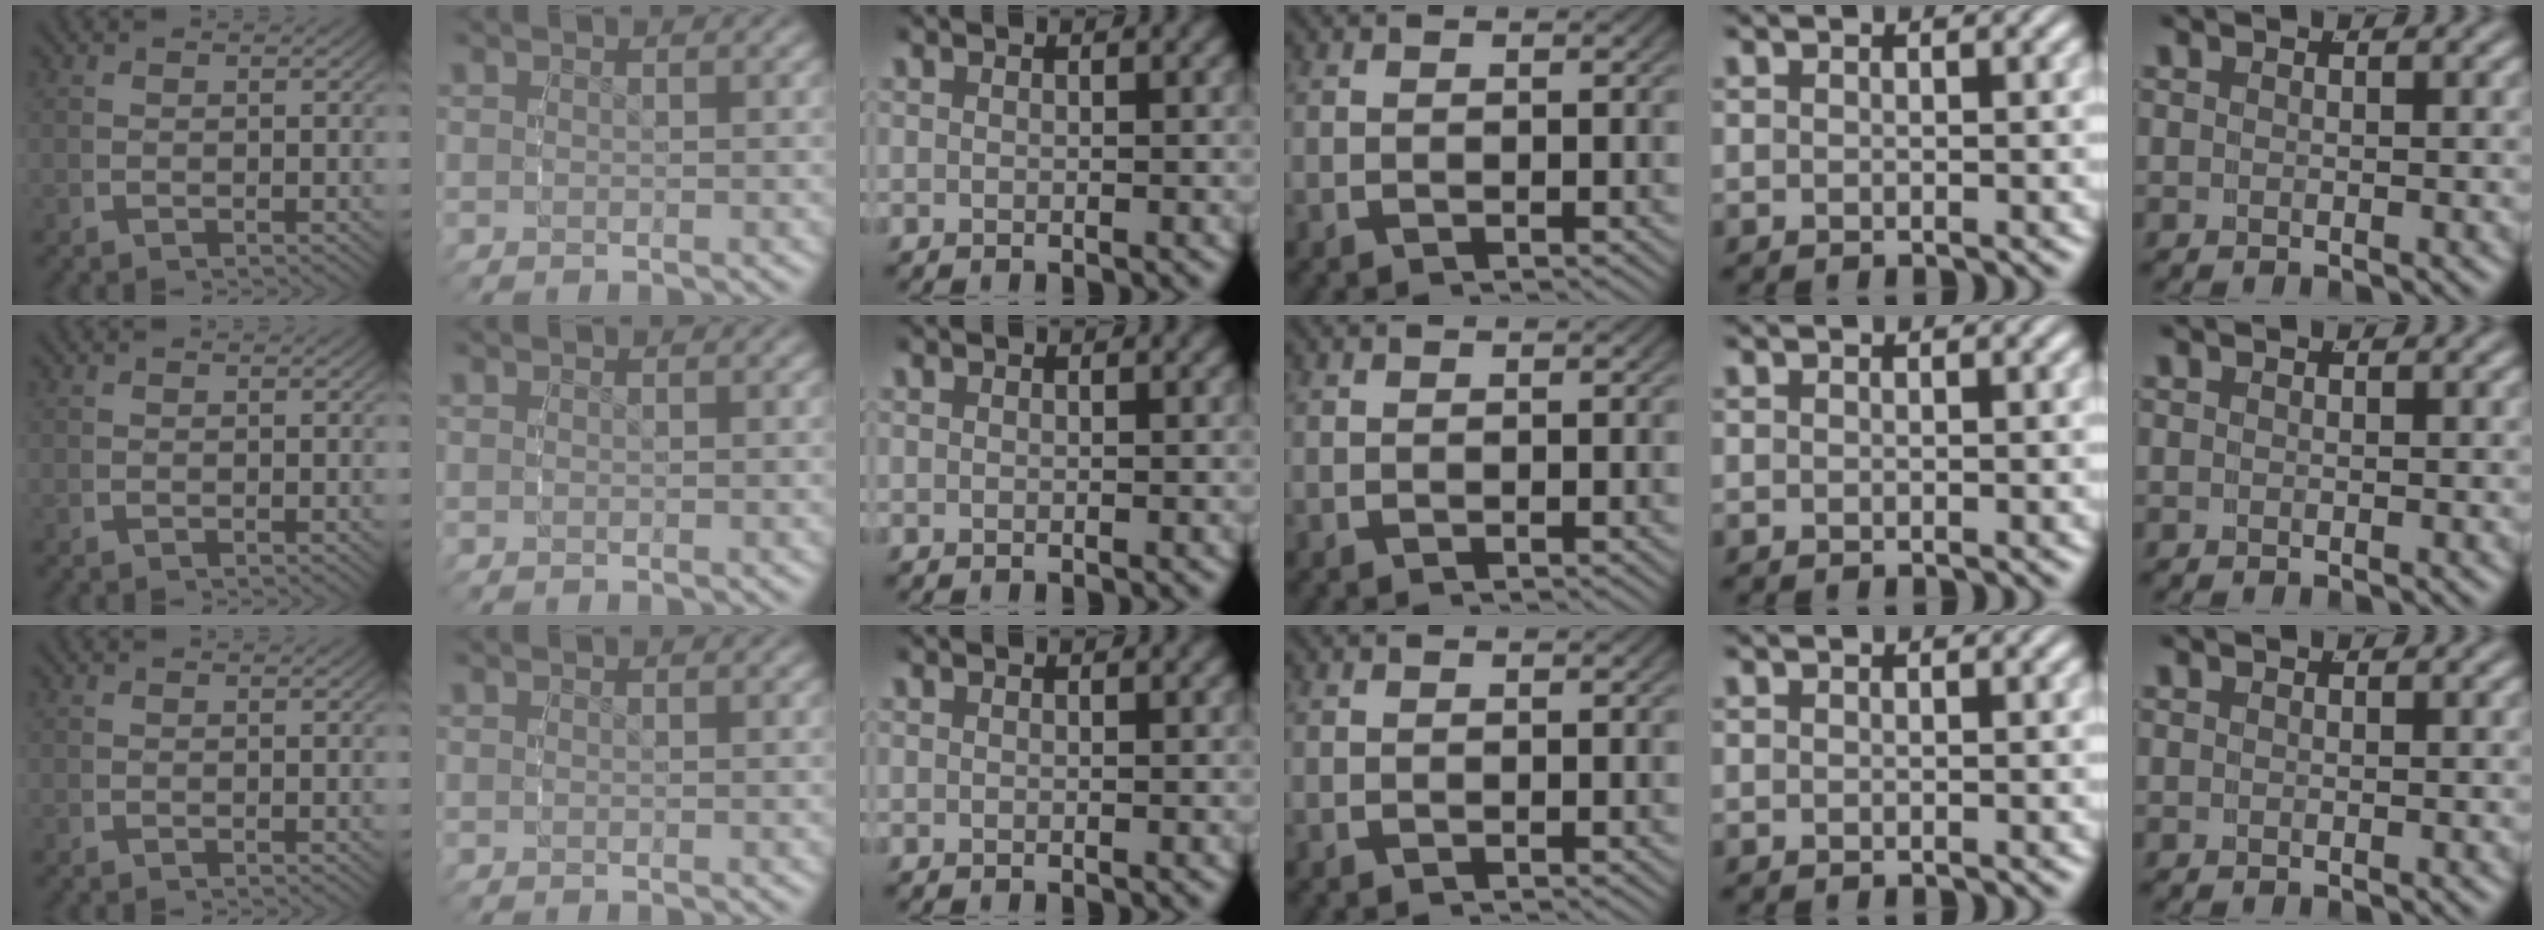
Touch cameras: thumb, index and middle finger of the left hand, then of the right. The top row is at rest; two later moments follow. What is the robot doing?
{"motion": "reach", "object": "toothpaste"}